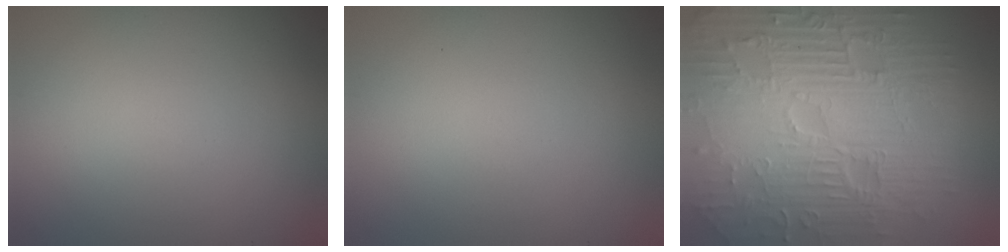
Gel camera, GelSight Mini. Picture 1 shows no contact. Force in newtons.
{"total": 0.0}
{"total": 12.2, "press": 7.8, "slide": 9.4}